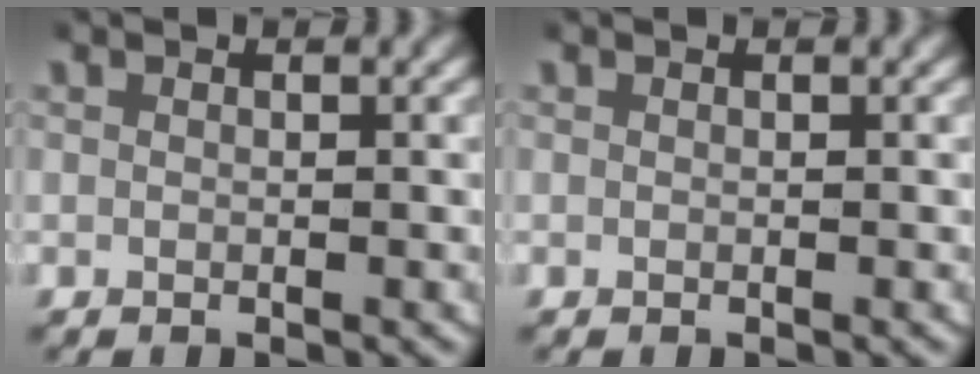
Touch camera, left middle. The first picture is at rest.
{"total": 0.0}